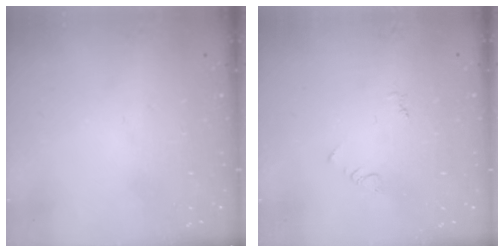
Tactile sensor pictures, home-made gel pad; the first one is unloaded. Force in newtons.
{"total": 2.9, "press": 2.9, "slide": 0.4}